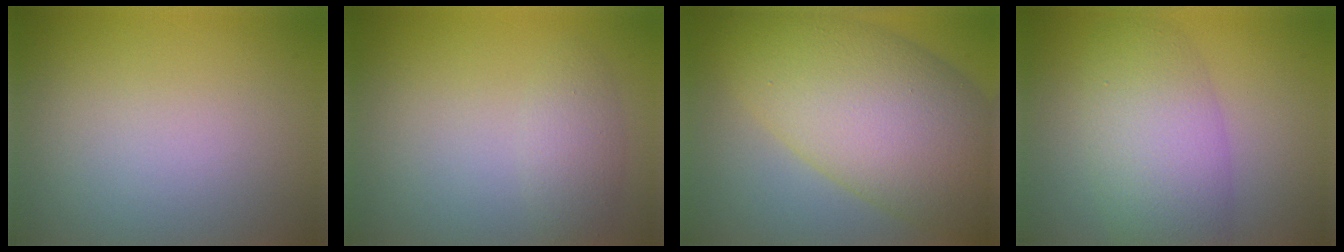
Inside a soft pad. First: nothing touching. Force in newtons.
{"total": 2.0, "press": 2.0, "slide": 0.1}
{"total": 12.4, "press": 12.4, "slide": 0.4}
{"total": 6.5, "press": 6.5, "slide": 0.2}